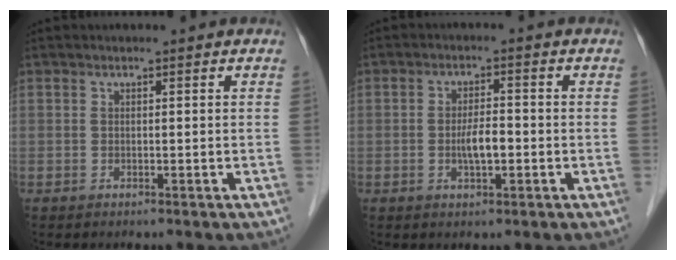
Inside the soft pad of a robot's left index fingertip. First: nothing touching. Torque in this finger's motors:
{"motor_torque": [0.87, 0.35, 0.37, 0.06]}